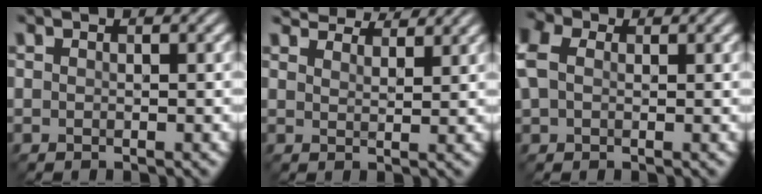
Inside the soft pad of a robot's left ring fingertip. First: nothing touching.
{"total": 5.7, "force": [5.4, 1.0, 1.7], "torque": [-0.035, 0.000, 0.075]}
{"total": 4.2, "force": [1.3, 3.1, 2.6], "torque": [-0.082, 0.021, 0.014]}